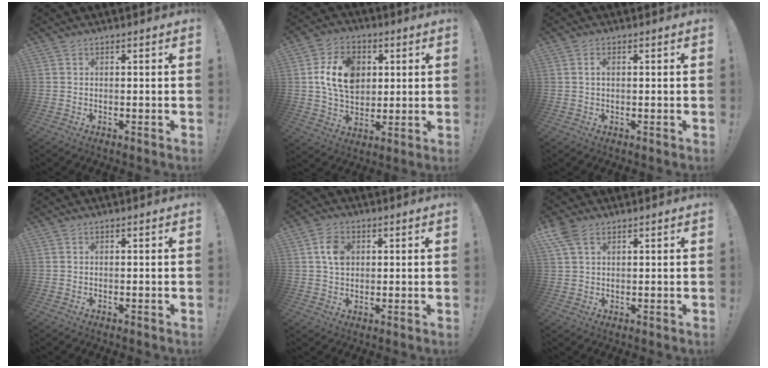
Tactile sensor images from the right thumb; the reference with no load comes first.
{"total": 15.7, "force": [3.3, 11.7, 10.0], "torque": [-0.172, -0.001, 0.066]}
{"total": 1.5, "force": [0.3, 0.9, 1.2], "torque": [-0.032, 0.007, 0.005]}
{"total": 0.0}
{"total": 6.7, "force": [1.6, 5.1, 3.9], "torque": [-0.058, 0.008, 0.030]}
{"total": 5.1, "force": [2.8, 2.8, 3.2], "torque": [-0.058, -0.006, 0.056]}